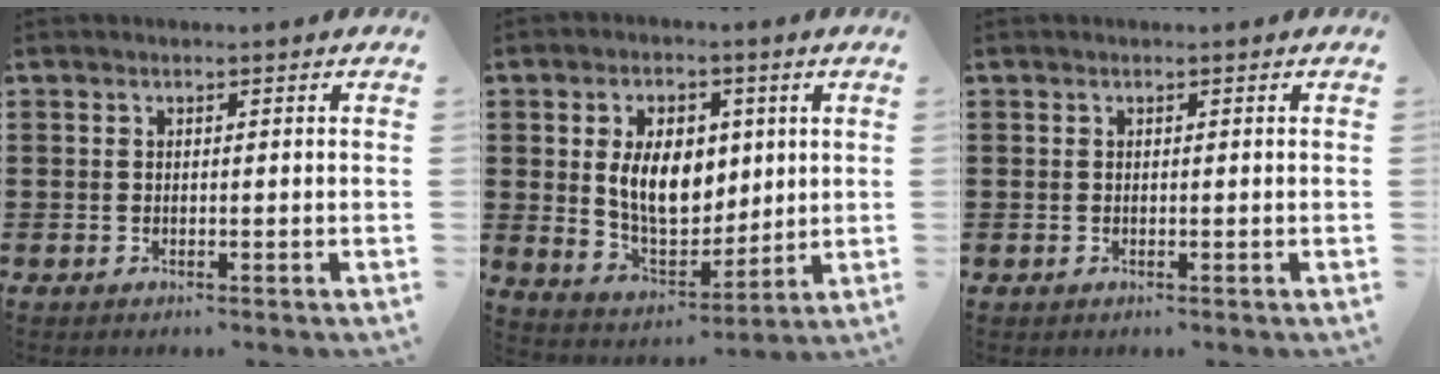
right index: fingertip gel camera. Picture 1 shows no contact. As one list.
[{"total": 9.6, "force": [1.7, 6.3, 7.0], "torque": [-0.139, 0.006, 0.026]}, {"total": 0.0}]